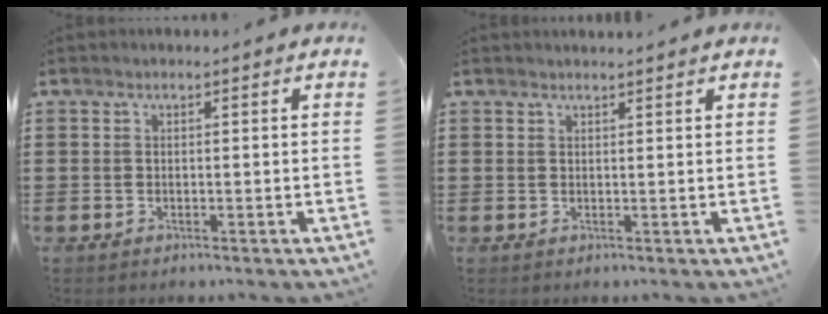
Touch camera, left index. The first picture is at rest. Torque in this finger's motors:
{"motor_torque": [-0.26, -0.40, -0.31, -0.11]}